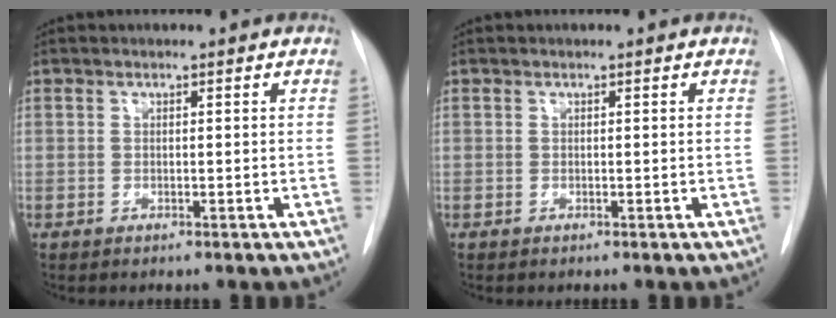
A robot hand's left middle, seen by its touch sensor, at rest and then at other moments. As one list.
[{"total": 0.0}]